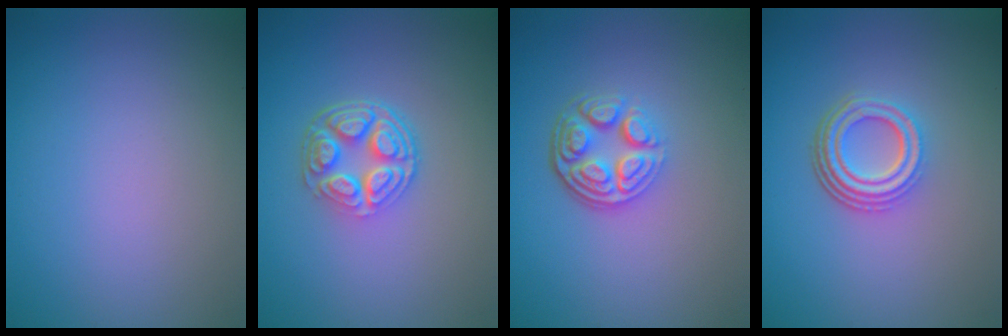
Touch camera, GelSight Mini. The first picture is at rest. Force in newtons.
{"total": 5.0, "press": 3.7, "slide": 3.3}
{"total": 4.6, "press": 3.3, "slide": 3.2}
{"total": 4.6, "press": 3.3, "slide": 3.2}